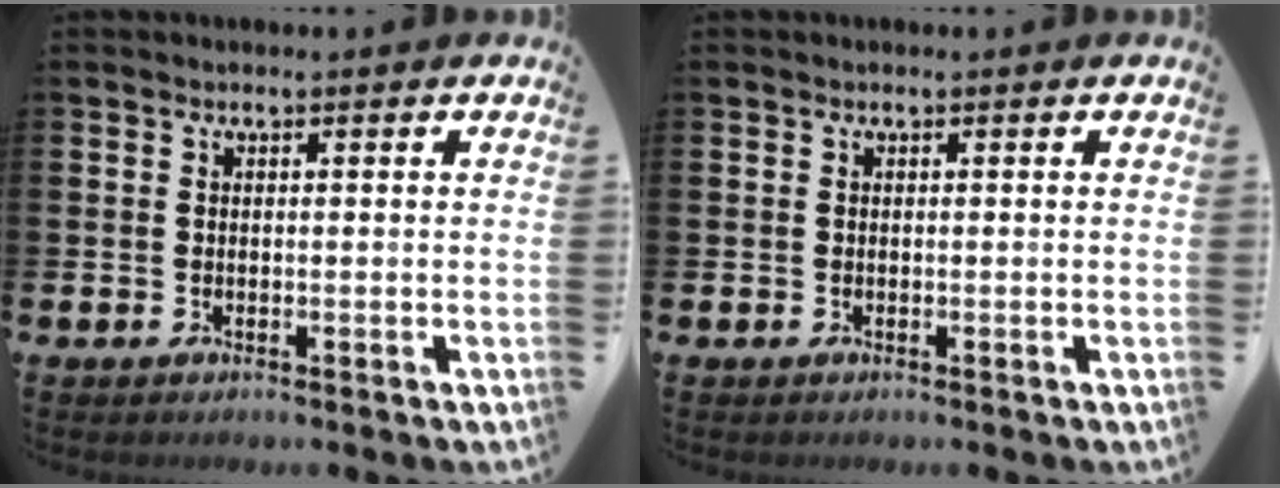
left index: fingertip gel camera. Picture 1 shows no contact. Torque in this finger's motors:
{"motor_torque": [-0.05, -0.05, 0.00, -0.01]}